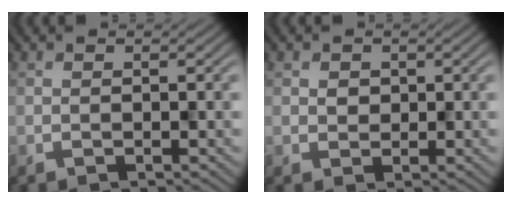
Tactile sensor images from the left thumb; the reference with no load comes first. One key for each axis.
{"total": 1.3, "fx": 0.7, "fy": 1.1, "fz": -0.1, "tx": 0.005, "ty": -0.001, "tz": 0.015}